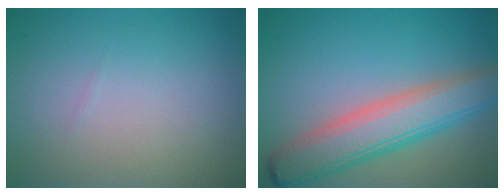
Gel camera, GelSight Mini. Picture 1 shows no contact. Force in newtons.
{"total": 6.7, "press": 6.7, "slide": 0.3}